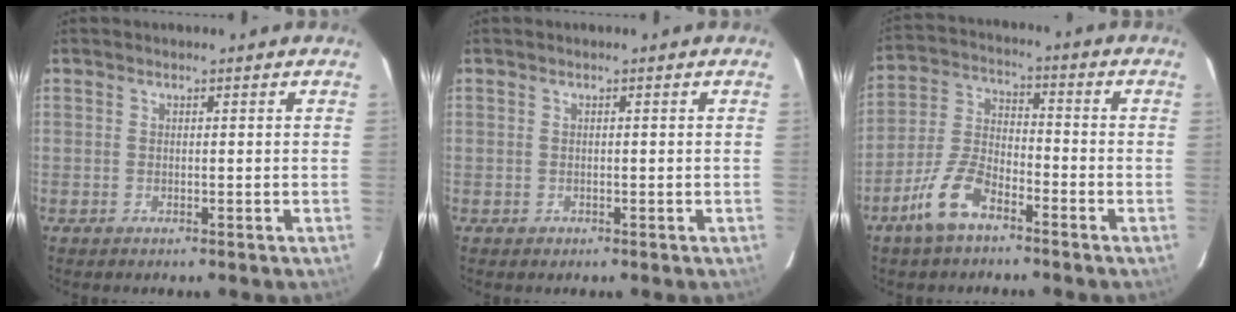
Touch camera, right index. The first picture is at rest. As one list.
[{"total": 0.7, "force": [-0.2, 0.6, 0.0], "torque": [0.000, 0.004, -0.004]}, {"total": 8.8, "force": [-5.7, 3.6, 5.7], "torque": [-0.136, 0.004, -0.114]}]